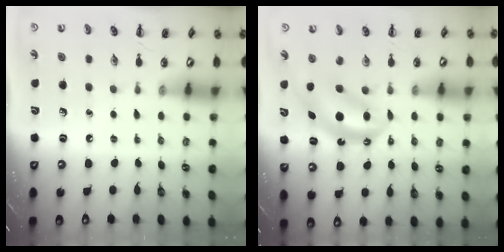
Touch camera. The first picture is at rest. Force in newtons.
{"total": 6.7, "press": 6.6, "slide": 1.1}